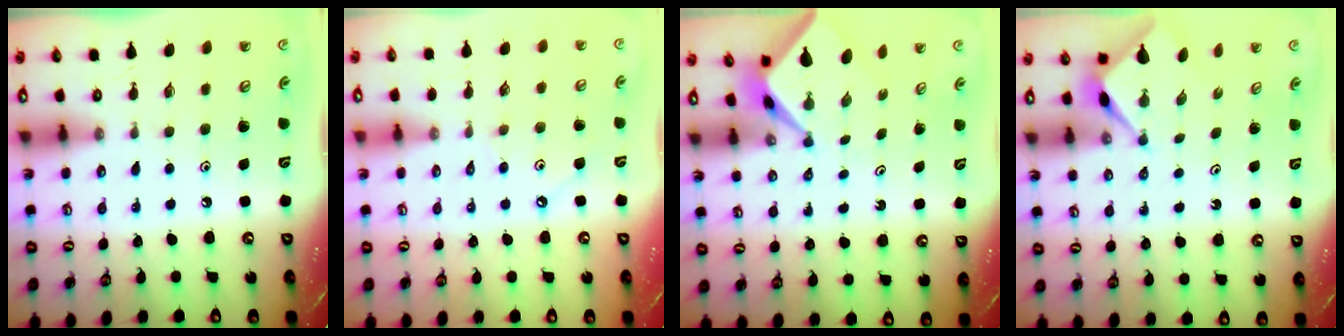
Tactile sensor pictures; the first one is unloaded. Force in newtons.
{"total": 3.0, "press": 3.0, "slide": 0.4}
{"total": 2.5, "press": 2.5, "slide": 0.2}
{"total": 3.0, "press": 3.0, "slide": 0.3}